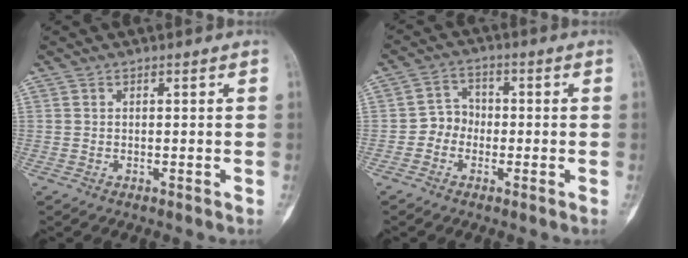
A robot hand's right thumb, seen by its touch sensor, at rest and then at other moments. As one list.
[{"total": 4.4, "force": [-1.4, 3.9, 1.5], "torque": [-0.001, 0.018, -0.037]}]